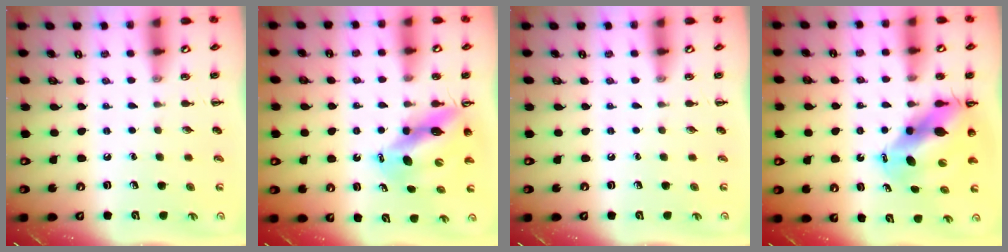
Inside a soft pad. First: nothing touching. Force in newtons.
{"total": 11.6, "press": 10.9, "slide": 3.8}
{"total": 0.0}
{"total": 11.5, "press": 10.9, "slide": 3.6}